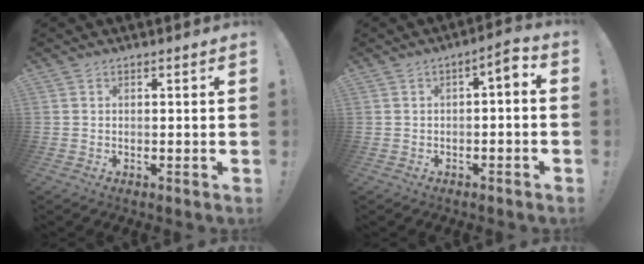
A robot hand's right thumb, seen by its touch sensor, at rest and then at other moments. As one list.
[{"total": 3.5, "force": [-1.0, 1.0, 3.2], "torque": [-0.049, 0.002, -0.020]}]